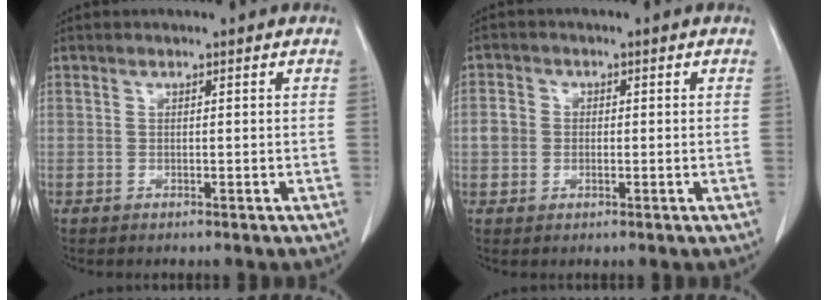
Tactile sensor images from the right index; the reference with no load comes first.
{"total": 3.1, "force": [0.0, 2.8, 1.3], "torque": [-0.028, 0.012, -0.001]}